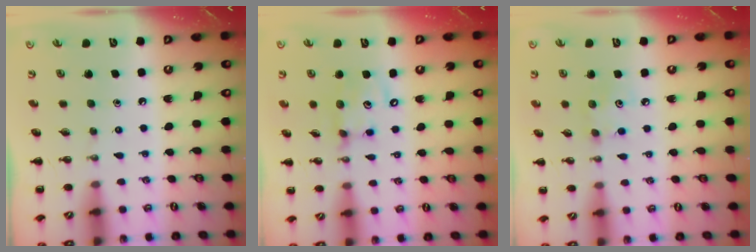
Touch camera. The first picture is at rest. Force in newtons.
{"total": 10.1, "press": 9.9, "slide": 1.9}
{"total": 4.0, "press": 3.9, "slide": 1.1}